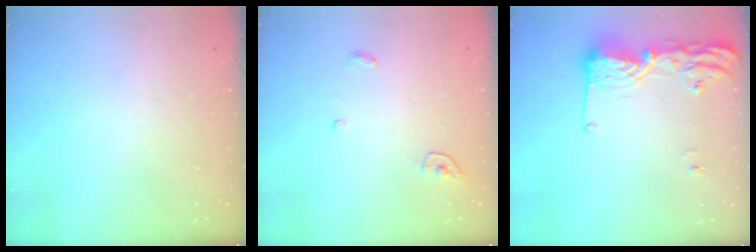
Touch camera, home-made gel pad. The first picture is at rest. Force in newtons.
{"total": 3.5, "press": 3.5, "slide": 0.1}
{"total": 15.5, "press": 15.3, "slide": 2.2}